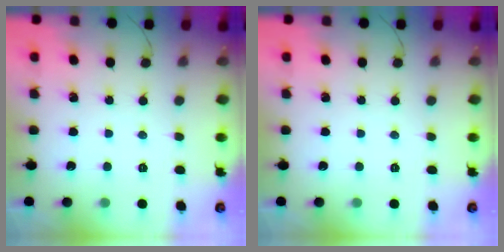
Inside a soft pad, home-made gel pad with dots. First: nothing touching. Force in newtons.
{"total": 0.0}